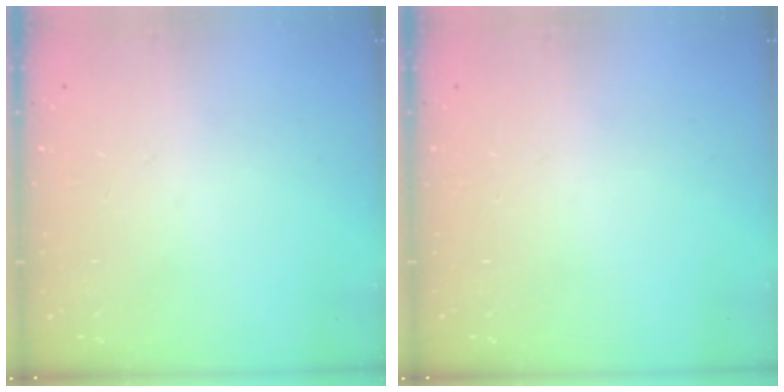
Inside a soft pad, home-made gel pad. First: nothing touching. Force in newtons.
{"total": 0.0}